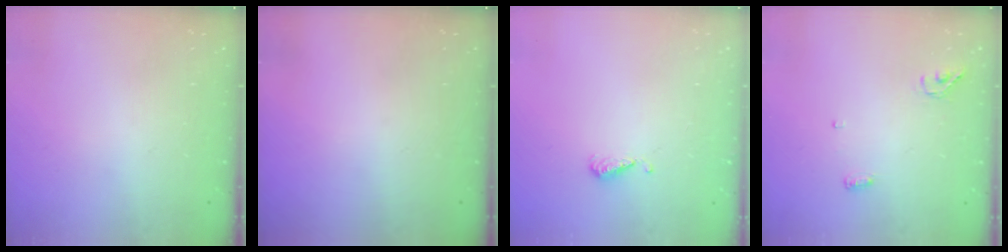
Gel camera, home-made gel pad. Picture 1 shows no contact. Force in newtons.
{"total": 0.0}
{"total": 4.8, "press": 4.7, "slide": 0.9}
{"total": 4.4, "press": 4.3, "slide": 0.9}